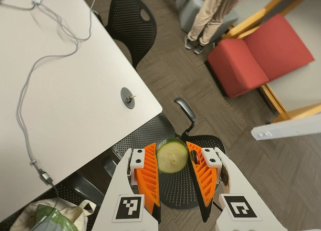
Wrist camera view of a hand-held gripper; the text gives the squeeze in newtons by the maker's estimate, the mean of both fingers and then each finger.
{"total": 9.2, "left": 9.9, "right": 8.5}